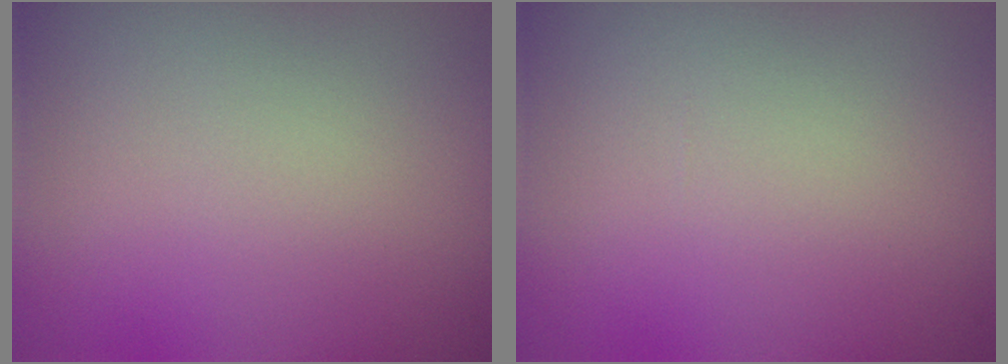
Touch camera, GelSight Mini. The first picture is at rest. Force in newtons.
{"total": 0.0}